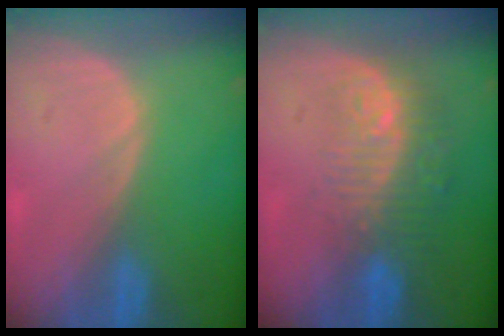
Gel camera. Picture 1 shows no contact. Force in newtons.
{"total": 9.9, "press": 8.1, "slide": 5.7}